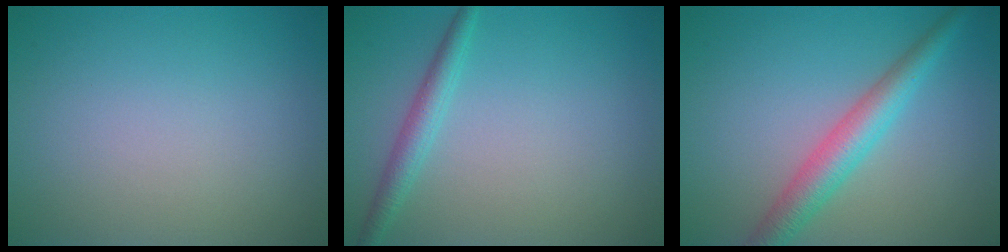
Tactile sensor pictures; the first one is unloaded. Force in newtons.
{"total": 2.1, "press": 2.1, "slide": 0.1}
{"total": 4.0, "press": 4.0, "slide": 0.1}